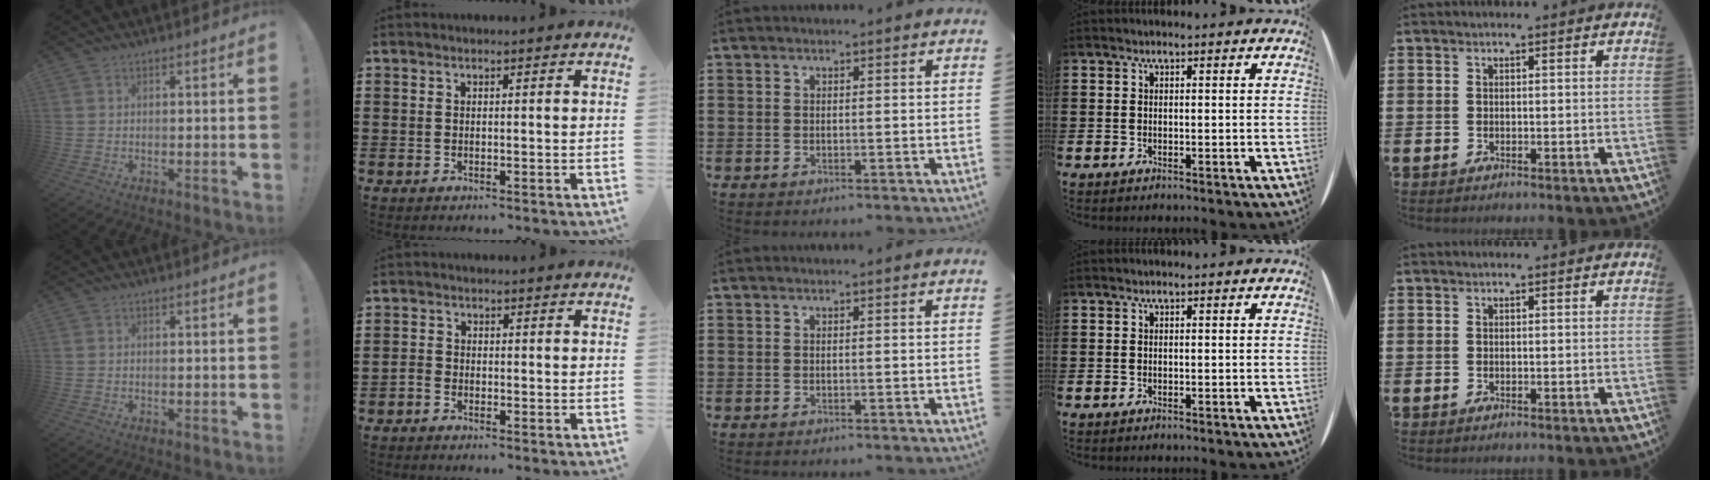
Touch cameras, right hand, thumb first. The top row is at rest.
{"index": {"total": 1.2, "force": [-1.0, 0.6, 0.3], "torque": [-0.009, 0.003, -0.021]}}